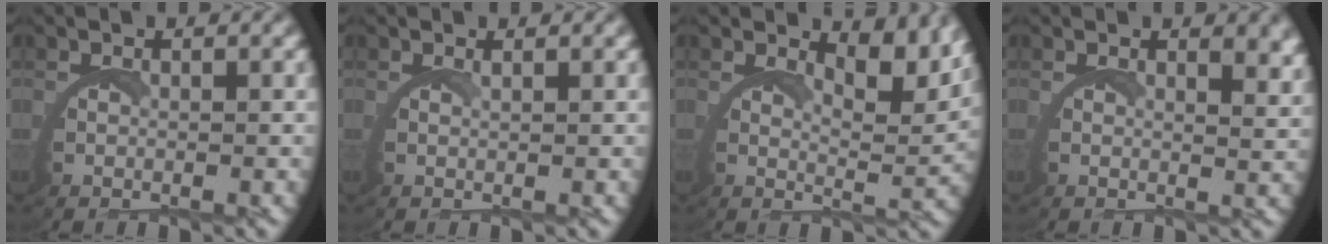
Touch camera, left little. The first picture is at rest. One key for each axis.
{"total": 0.8, "fx": 0.6, "fy": -0.1, "fz": 0.5, "tx": -0.012, "ty": -0.001, "tz": 0.011}
{"total": 4.9, "fx": 4.1, "fy": 0.3, "fz": 2.6, "tx": -0.043, "ty": -0.013, "tz": 0.063}
{"total": 2.7, "fx": 2.2, "fy": 0.4, "fz": 1.6, "tx": -0.030, "ty": -0.006, "tz": 0.030}